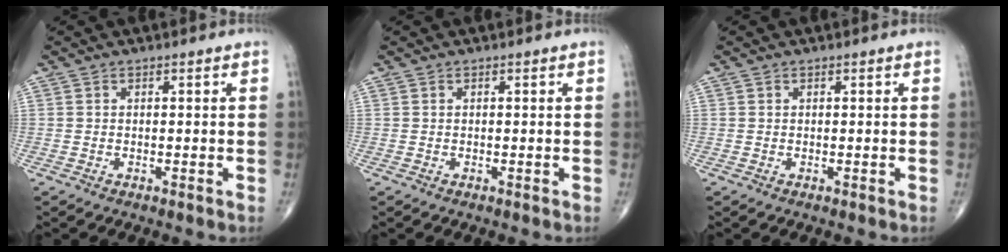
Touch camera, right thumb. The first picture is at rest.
{"total": 0.0}
{"total": 0.0}